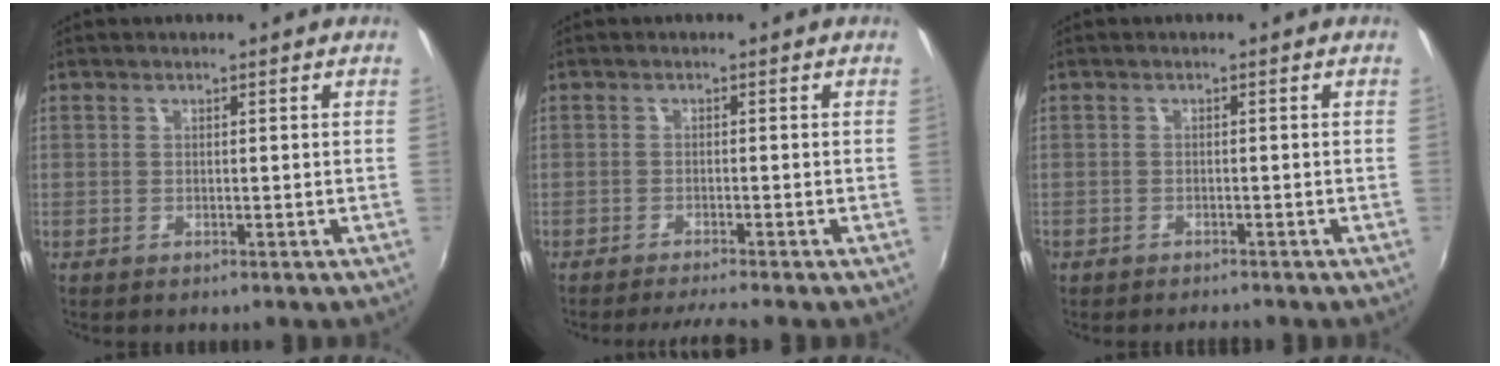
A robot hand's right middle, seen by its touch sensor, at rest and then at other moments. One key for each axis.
{"total": 3.9, "fx": -3.5, "fy": -0.7, "fz": 1.5, "tx": -0.036, "ty": -0.007, "tz": -0.061}
{"total": 1.7, "fx": -1.6, "fy": 0.5, "fz": 0.3, "tx": -0.017, "ty": -0.005, "tz": -0.030}